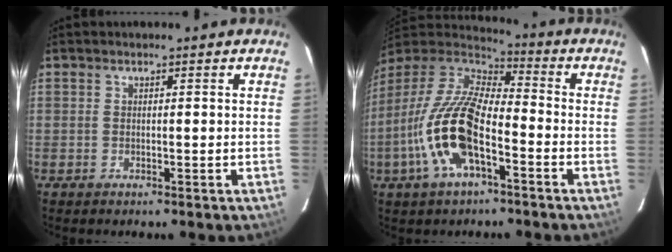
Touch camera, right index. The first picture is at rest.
{"total": 17.6, "force": [-6.5, 6.8, 14.8], "torque": [-0.306, -0.011, -0.133]}